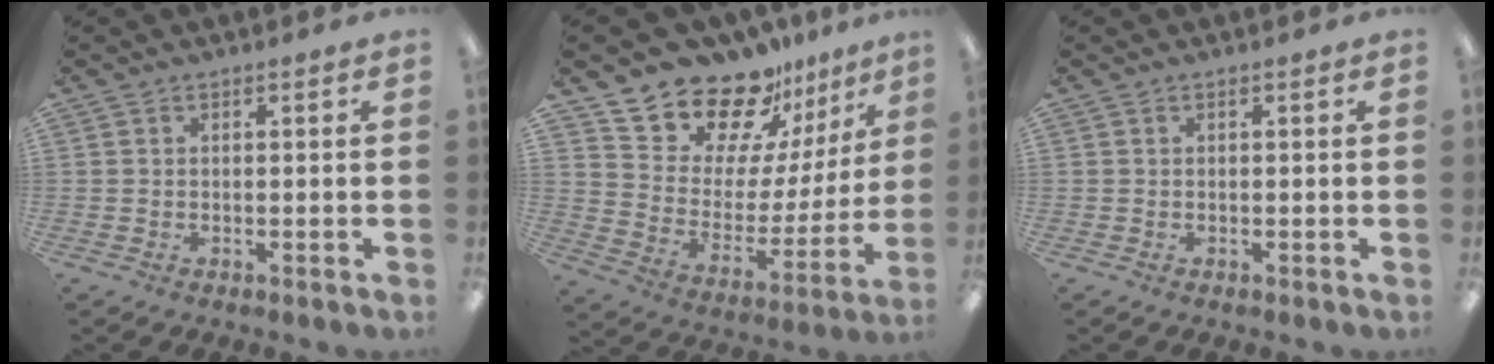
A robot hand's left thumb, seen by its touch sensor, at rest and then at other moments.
{"total": 17.9, "force": [15.7, 7.8, 3.7], "torque": [-0.088, -0.135, 0.286]}
{"total": 0.0}